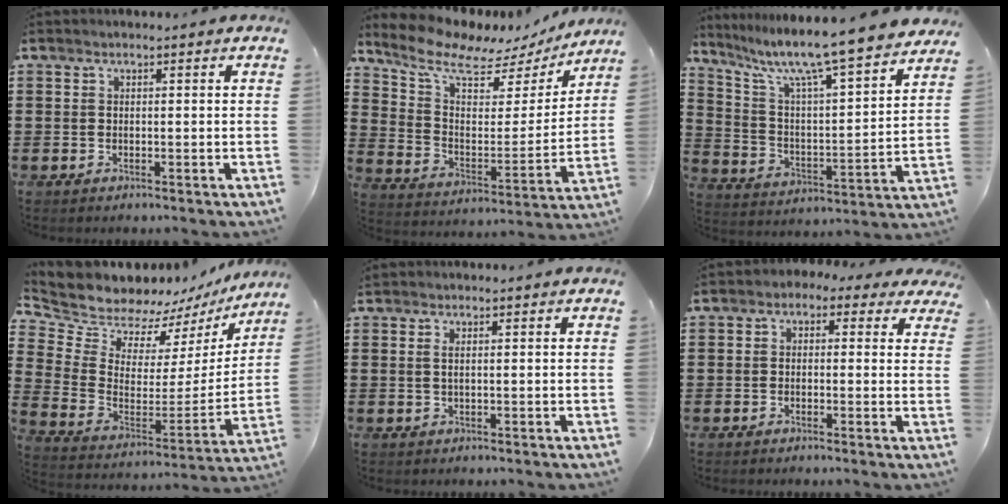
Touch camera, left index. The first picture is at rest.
{"total": 9.0, "force": [7.6, 3.0, 3.6], "torque": [-0.104, -0.047, 0.129]}
{"total": 9.4, "force": [8.1, -0.2, 4.7], "torque": [-0.123, -0.063, 0.130]}
{"total": 9.8, "force": [9.4, 2.7, 0.5], "torque": [-0.074, -0.077, 0.170]}
{"total": 0.9, "force": [0.3, 0.1, 0.9], "torque": [-0.019, -0.001, 0.006]}
{"total": 1.5, "force": [-0.4, 1.2, 0.8], "torque": [-0.020, 0.011, -0.012]}